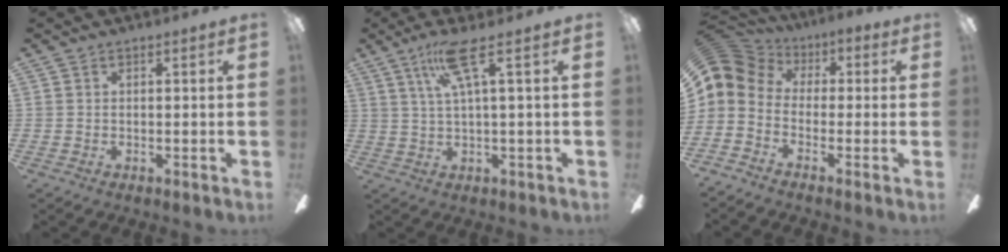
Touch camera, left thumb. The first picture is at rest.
{"total": 9.7, "force": [4.0, 1.9, 8.6], "torque": [-0.158, -0.002, 0.066]}
{"total": 5.7, "force": [-1.6, 4.8, 2.7], "torque": [-0.086, 0.002, -0.033]}